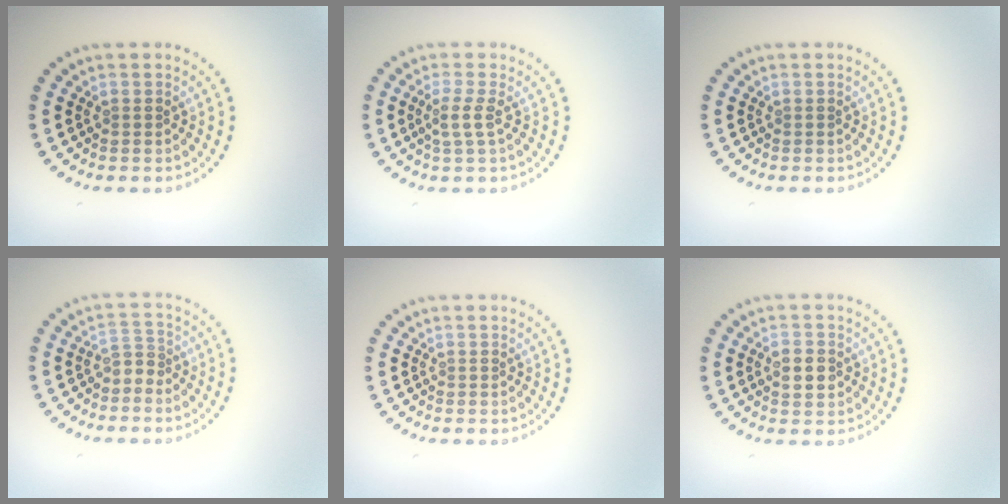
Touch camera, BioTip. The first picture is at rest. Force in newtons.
{"total": 1.7, "press": 1.3, "slide": 1.0}
{"total": 0.0}
{"total": 1.6, "press": 1.1, "slide": 1.1}
{"total": 0.0}
{"total": 2.8, "press": 2.8, "slide": 0.0}